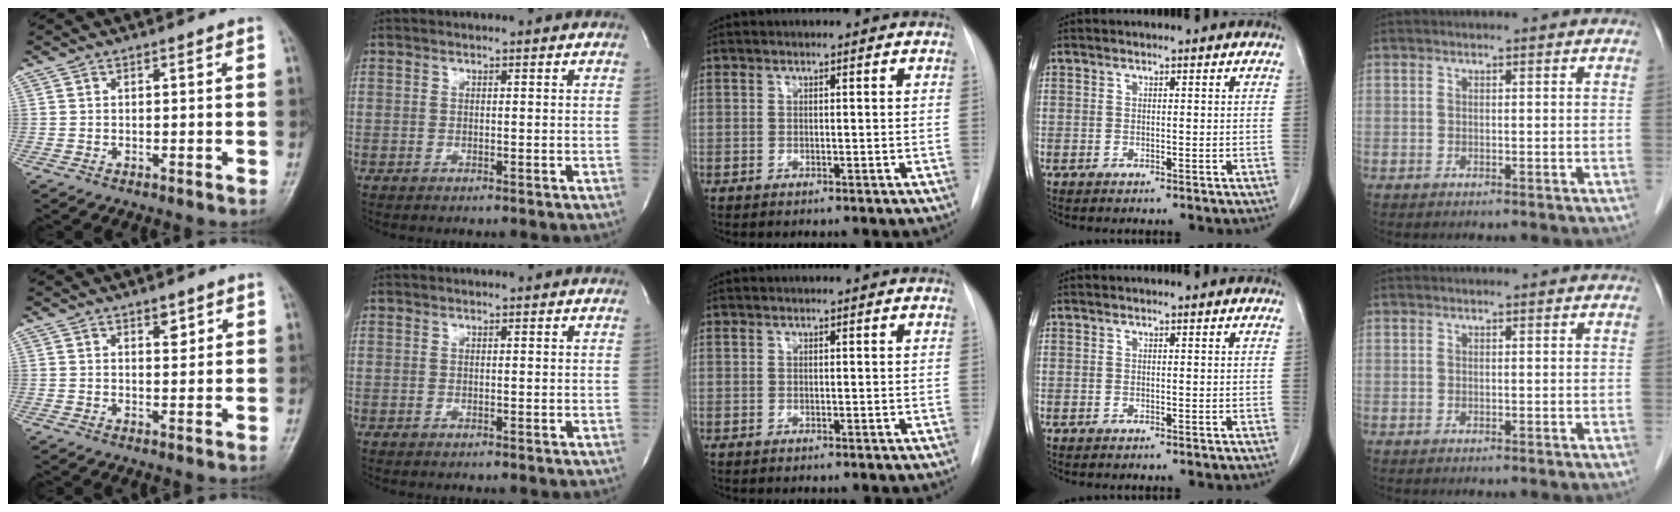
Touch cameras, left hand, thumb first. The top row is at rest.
{"thumb": {"total": 2.3, "force": [1.5, 1.2, 1.4], "torque": [-0.010, -0.009, 0.024]}}